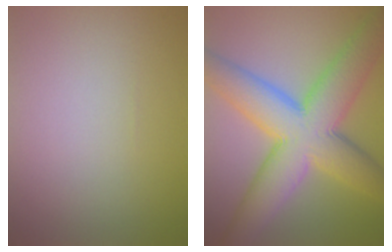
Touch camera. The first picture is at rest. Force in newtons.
{"total": 11.7, "press": 11.7, "slide": 0.2}